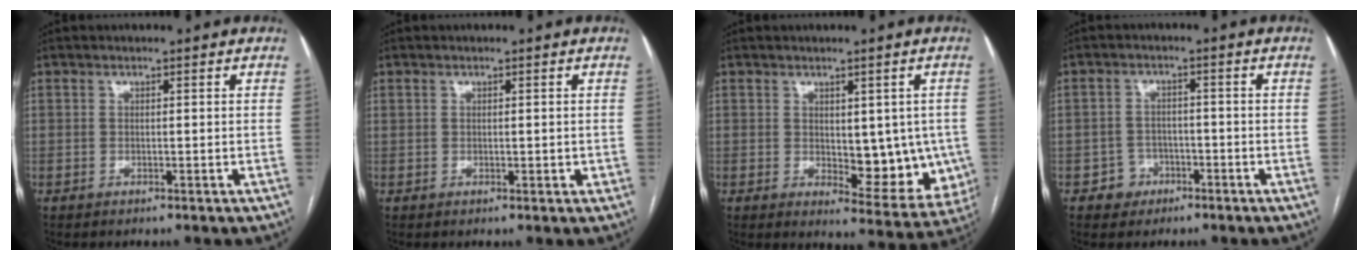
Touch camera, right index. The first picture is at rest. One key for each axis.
{"total": 1.3, "fx": 0.1, "fy": 0.7, "fz": 1.1, "tx": -0.019, "ty": 0.003, "tz": 0.007}
{"total": 10.3, "fx": -0.4, "fy": 4.9, "fz": 9.1, "tx": -0.091, "ty": -0.008, "tz": 0.008}
{"total": 3.6, "fx": -1.9, "fy": 3.1, "fz": 0.2, "tx": 0.004, "ty": 0.015, "tz": -0.028}